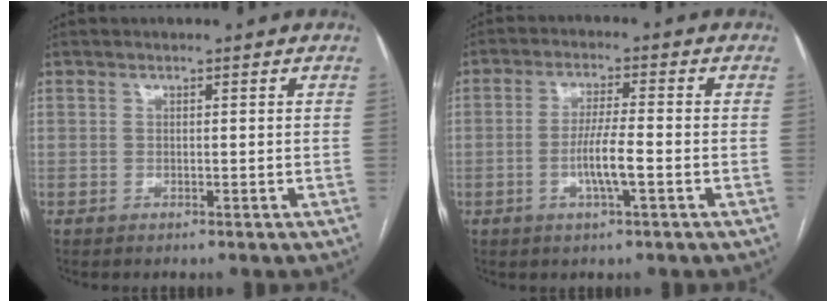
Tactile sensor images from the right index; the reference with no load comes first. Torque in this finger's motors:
{"motor_torque": [0.85, -0.41, 0.57, 0.07]}